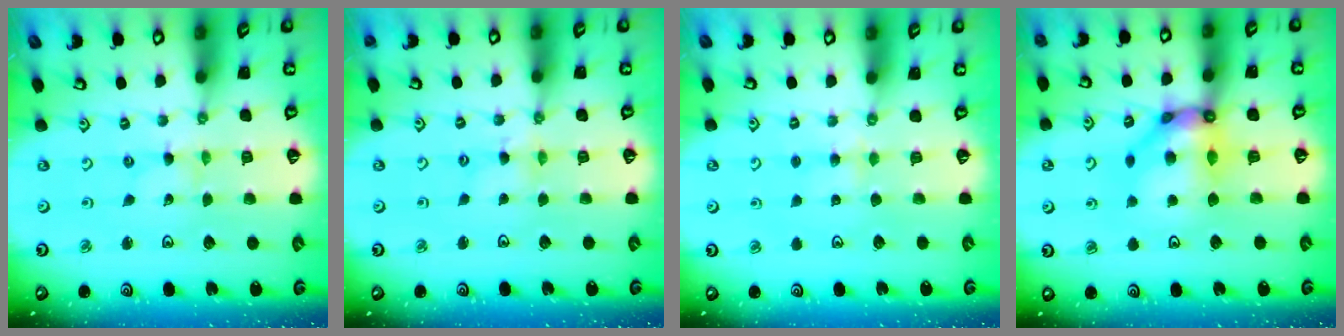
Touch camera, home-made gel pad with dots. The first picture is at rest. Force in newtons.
{"total": 2.3, "press": 2.3, "slide": 0.3}
{"total": 3.8, "press": 3.8, "slide": 0.5}
{"total": 12.3, "press": 12.2, "slide": 1.8}